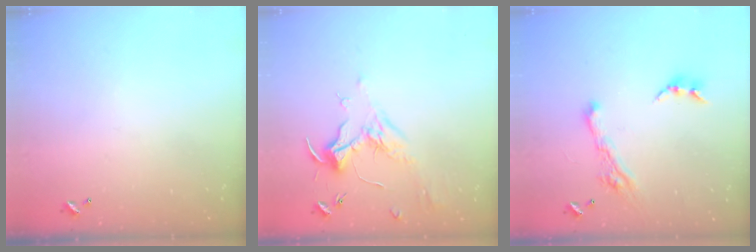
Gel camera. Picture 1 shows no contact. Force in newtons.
{"total": 2.0, "press": 1.9, "slide": 0.6}
{"total": 7.7, "press": 7.7, "slide": 1.0}